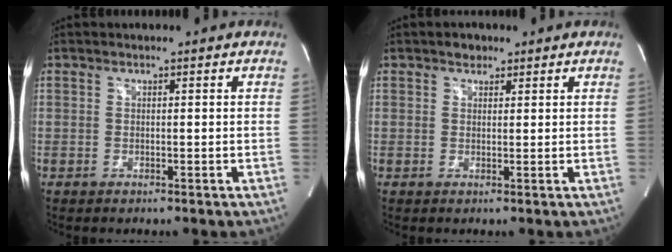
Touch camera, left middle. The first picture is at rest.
{"total": 1.7, "force": [1.2, 1.0, 0.5], "torque": [-0.011, 0.001, 0.017]}